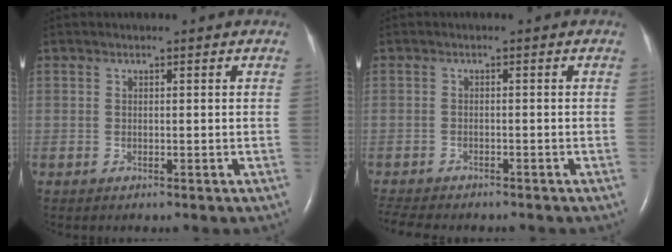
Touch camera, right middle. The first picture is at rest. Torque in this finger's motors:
{"motor_torque": [0.53, -0.56, 0.05, 0.03]}